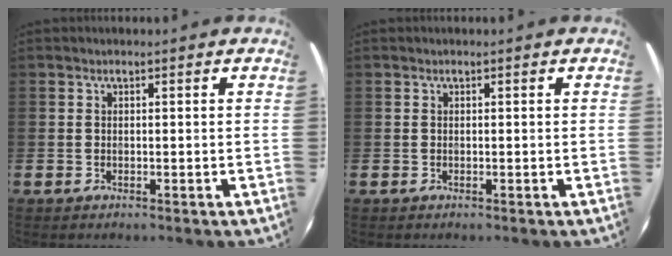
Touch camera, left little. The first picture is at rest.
{"total": 0.0}